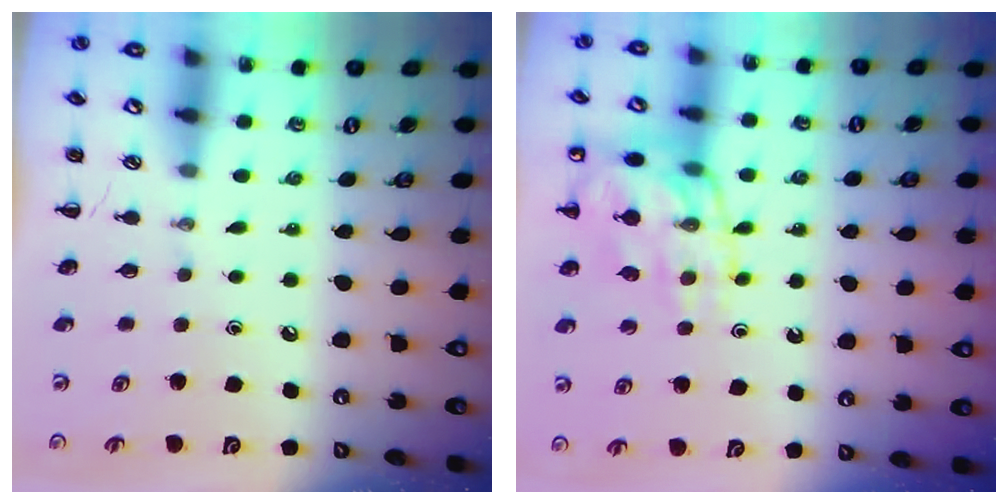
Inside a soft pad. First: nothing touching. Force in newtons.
{"total": 15.8, "press": 15.6, "slide": 2.1}